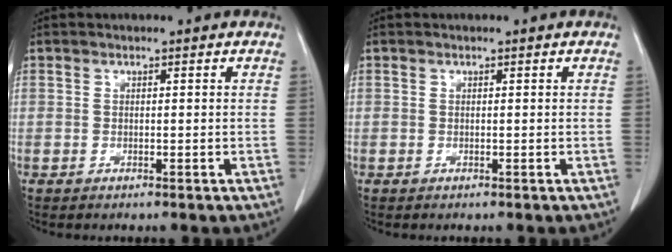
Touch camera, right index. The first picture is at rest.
{"total": 0.0}